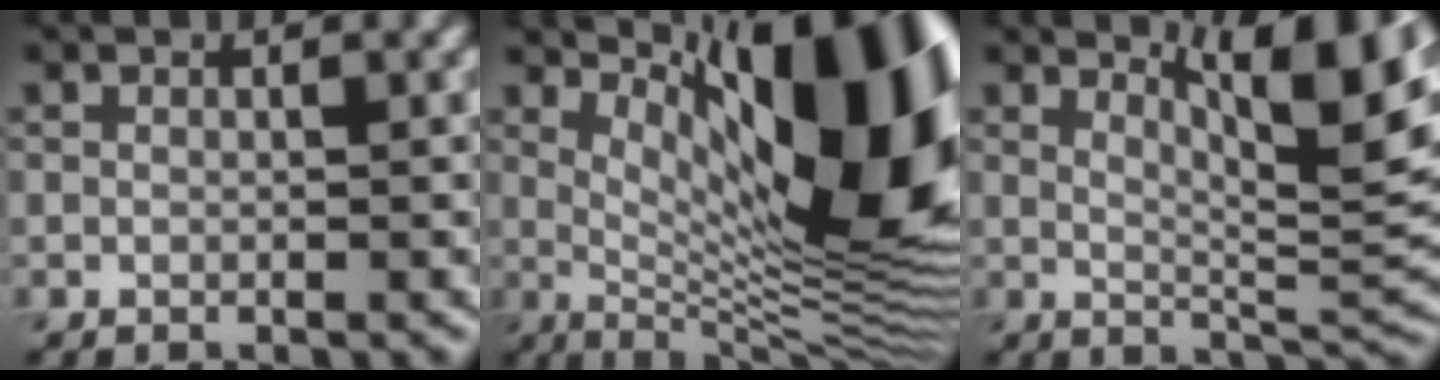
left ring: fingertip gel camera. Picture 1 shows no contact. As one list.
[{"total": 16.1, "force": [5.6, 5.0, 14.3], "torque": [-0.184, 0.001, 0.092]}, {"total": 9.8, "force": [5.2, 2.3, 8.0], "torque": [-0.110, 0.009, 0.089]}]